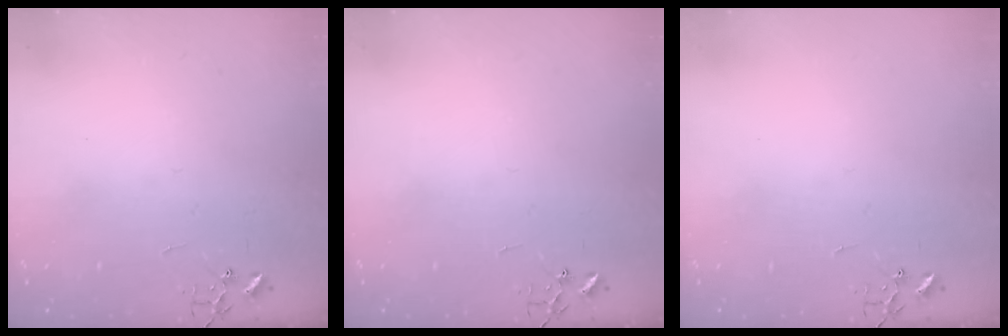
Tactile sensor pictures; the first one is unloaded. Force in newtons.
{"total": 0.0}
{"total": 0.0}